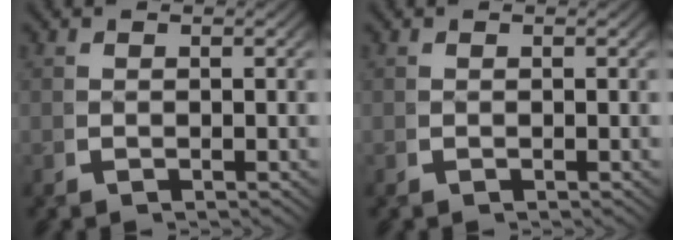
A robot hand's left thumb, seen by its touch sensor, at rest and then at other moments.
{"total": 0.0}